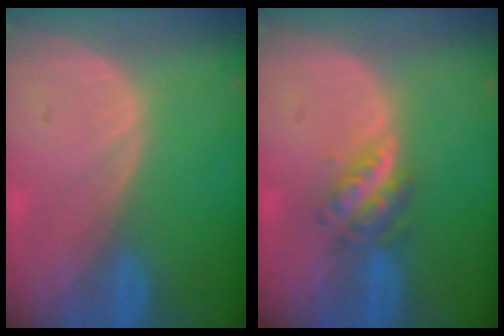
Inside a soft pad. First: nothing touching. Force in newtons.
{"total": 4.8, "press": 4.4, "slide": 1.9}